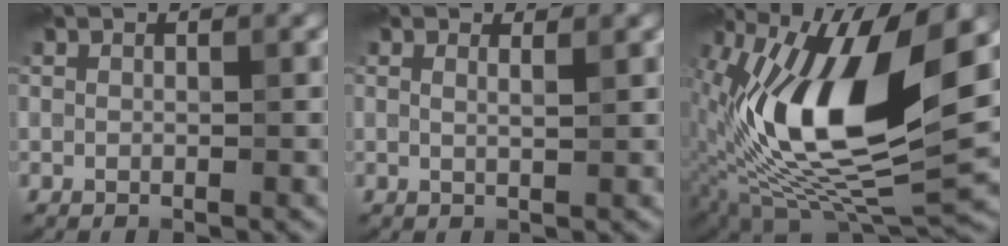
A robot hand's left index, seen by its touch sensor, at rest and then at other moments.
{"total": 1.0, "force": [0.6, 0.3, 0.8], "torque": [-0.006, -0.002, 0.004]}
{"total": 14.9, "force": [1.4, 6.4, 13.4], "torque": [-0.239, -0.013, 0.016]}